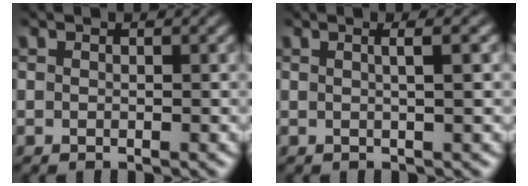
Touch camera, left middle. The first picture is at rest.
{"total": 2.5, "force": [0.5, 0.9, 2.3], "torque": [-0.024, 0.008, -0.010]}